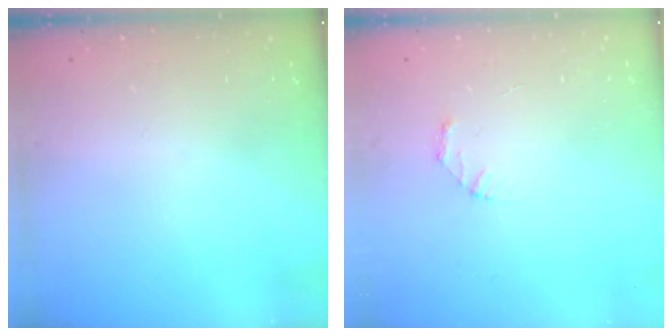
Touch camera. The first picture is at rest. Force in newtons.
{"total": 2.1, "press": 2.1, "slide": 0.2}